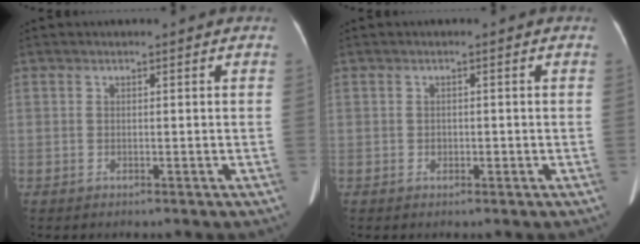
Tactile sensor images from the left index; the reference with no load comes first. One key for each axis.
{"total": 0.8, "fx": -0.3, "fy": 0.7, "fz": 0.4, "tx": -0.007, "ty": 0.002, "tz": -0.004}